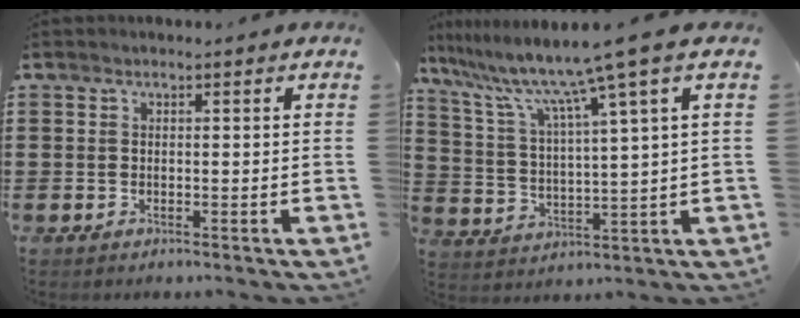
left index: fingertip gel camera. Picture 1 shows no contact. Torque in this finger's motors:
{"motor_torque": [1.10, -1.04, 0.50, 0.21]}